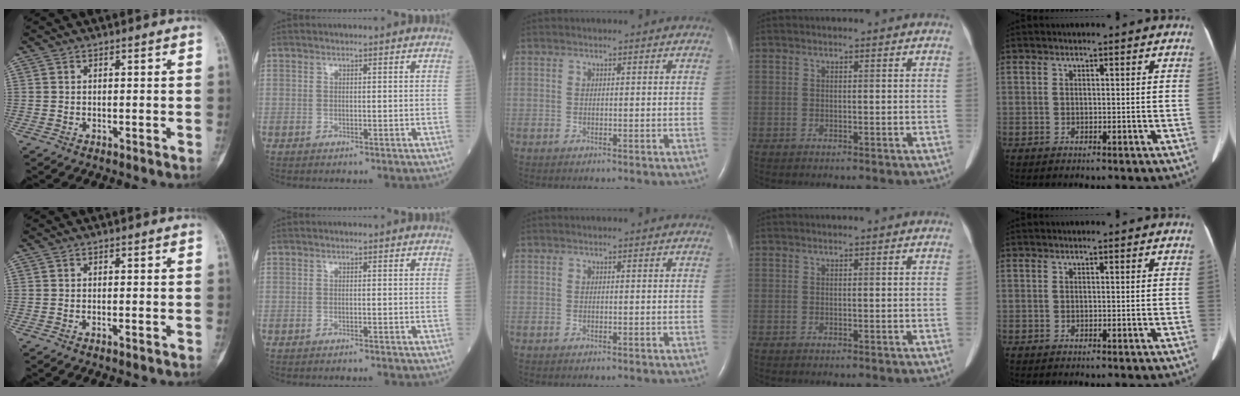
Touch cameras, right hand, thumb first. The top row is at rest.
{"thumb": {"total": 0.7, "force": [-0.4, 0.1, 0.6], "torque": [-0.014, 0.001, -0.006]}, "index": {"total": 1.4, "force": [-1.3, -0.2, 0.5], "torque": [-0.006, 0.000, -0.015]}}